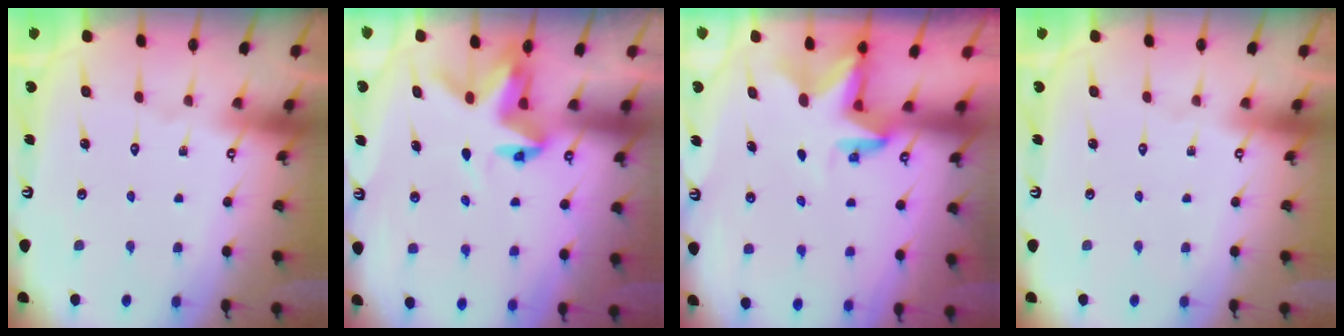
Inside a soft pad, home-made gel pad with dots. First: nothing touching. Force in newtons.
{"total": 4.8, "press": 4.8, "slide": 0.5}
{"total": 2.8, "press": 2.8, "slide": 0.3}
{"total": 0.0}